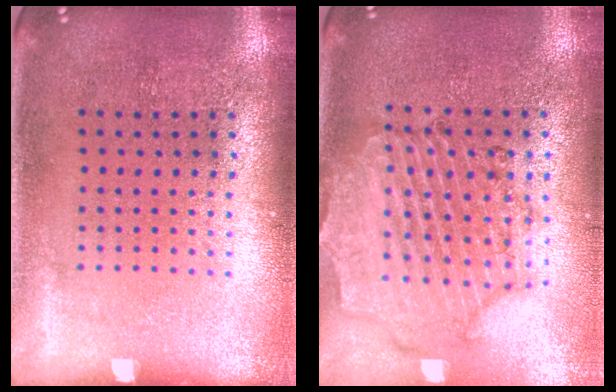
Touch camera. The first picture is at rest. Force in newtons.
{"total": 1.6, "press": 1.6, "slide": 0.3}